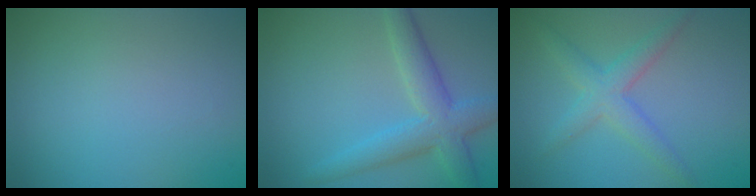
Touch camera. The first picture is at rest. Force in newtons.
{"total": 4.6, "press": 4.6, "slide": 0.0}
{"total": 2.4, "press": 2.4, "slide": 0.1}